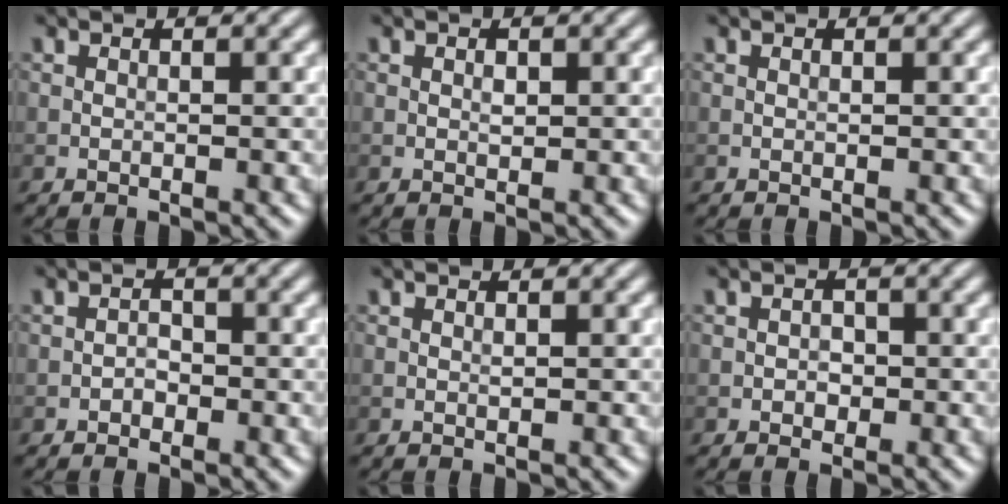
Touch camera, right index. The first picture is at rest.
{"total": 0.6, "force": [0.1, 0.4, 0.5], "torque": [-0.006, 0.000, 0.002]}
{"total": 0.0}
{"total": 1.0, "force": [-0.5, 0.8, 0.4], "torque": [-0.004, 0.001, -0.010]}
{"total": 0.0}
{"total": 1.1, "force": [-0.2, 0.9, 0.5], "torque": [-0.004, -0.003, -0.006]}